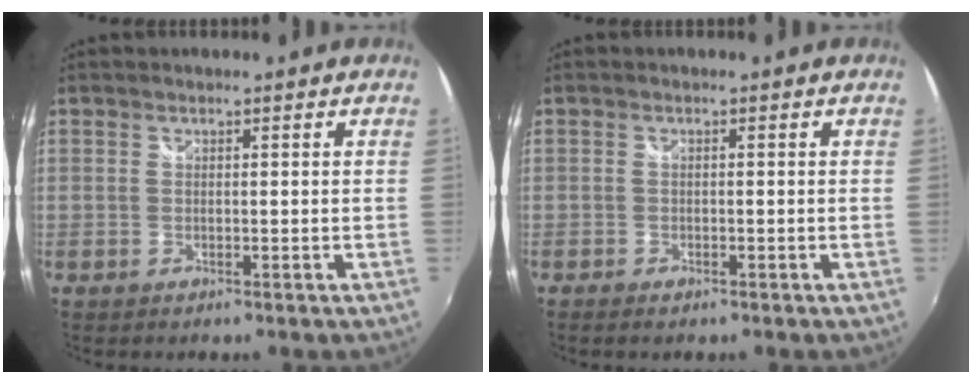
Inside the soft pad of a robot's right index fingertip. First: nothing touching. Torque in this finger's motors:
{"motor_torque": [0.04, 0.03, 0.10, 0.01]}